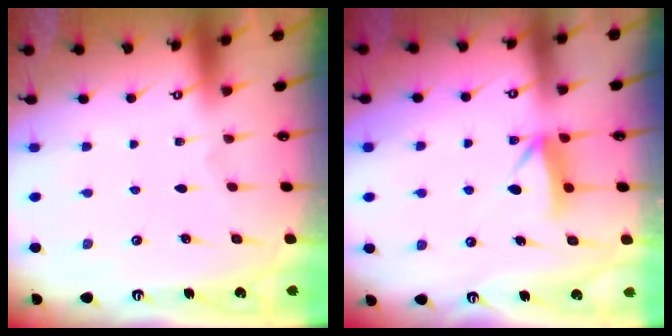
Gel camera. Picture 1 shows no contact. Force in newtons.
{"total": 7.2, "press": 7.2, "slide": 0.8}